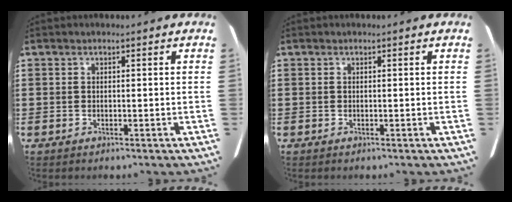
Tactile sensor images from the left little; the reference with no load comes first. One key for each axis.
{"total": 0.0}